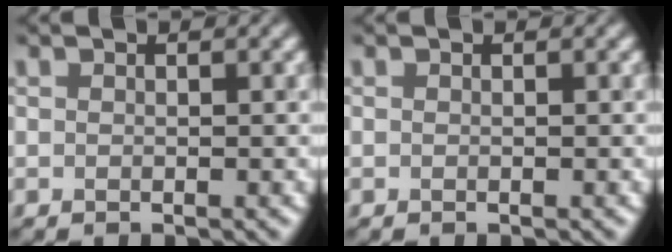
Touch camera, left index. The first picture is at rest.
{"total": 0.0}